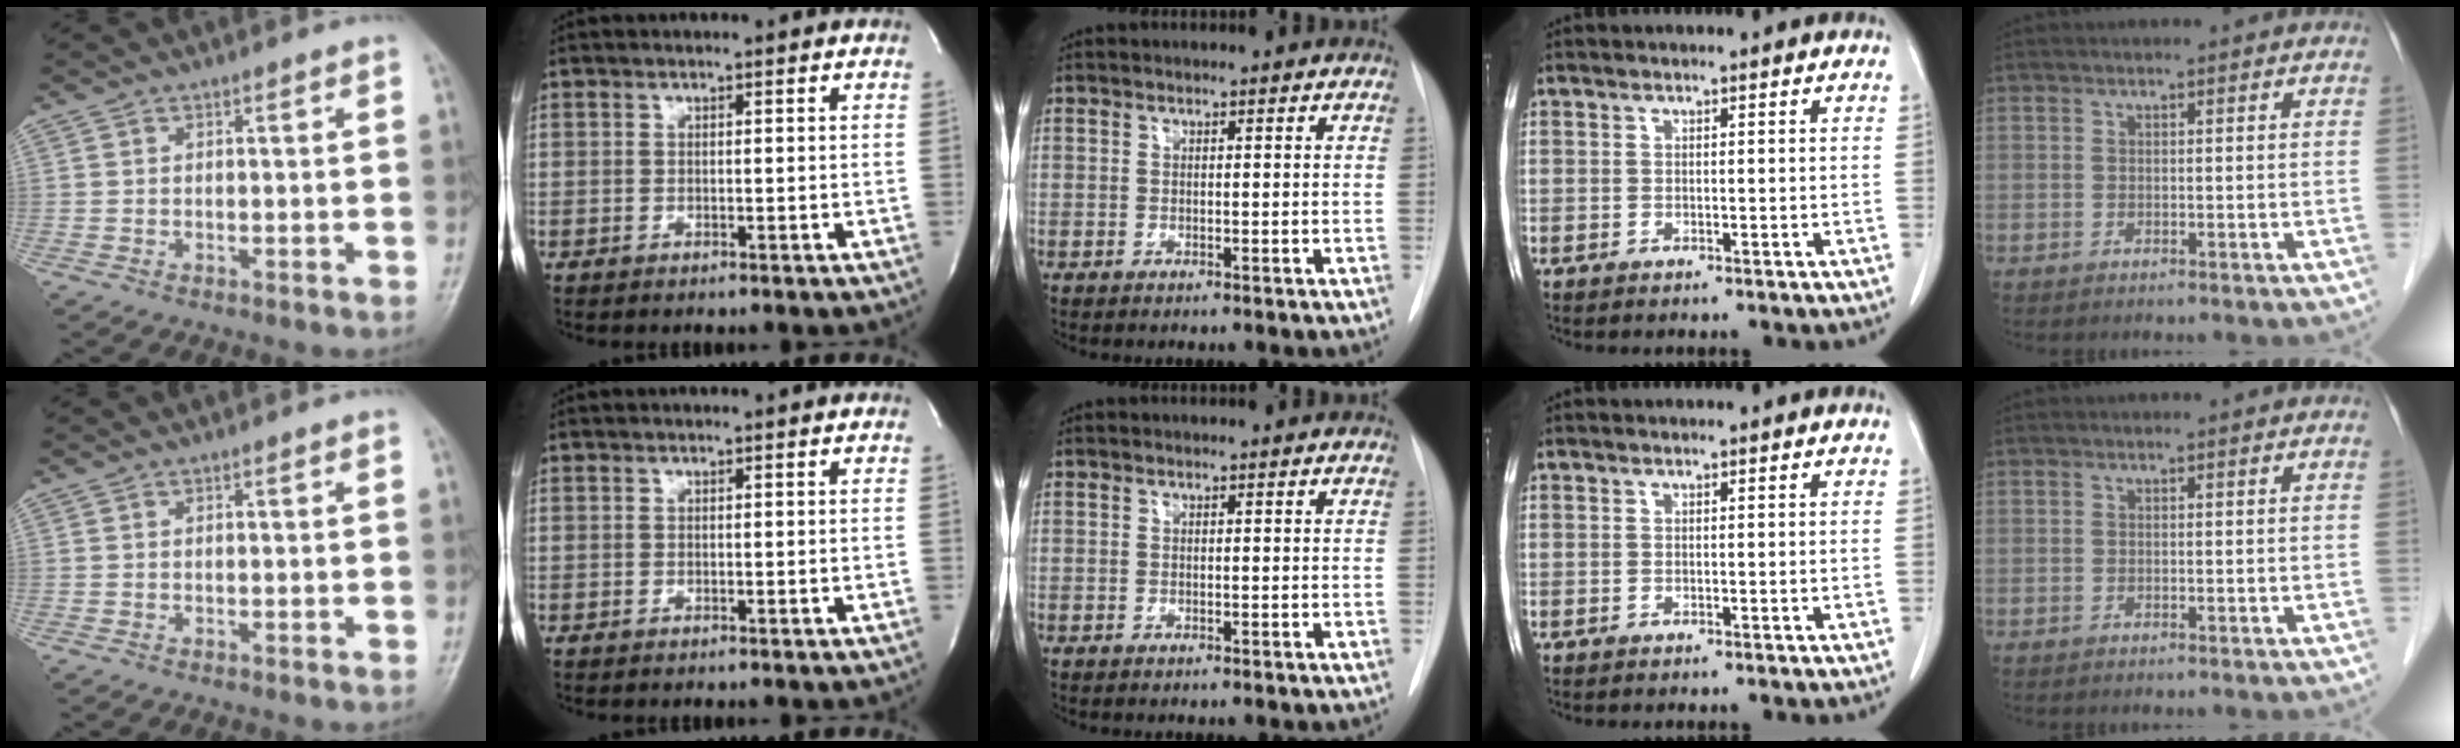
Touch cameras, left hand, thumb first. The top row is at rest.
{}